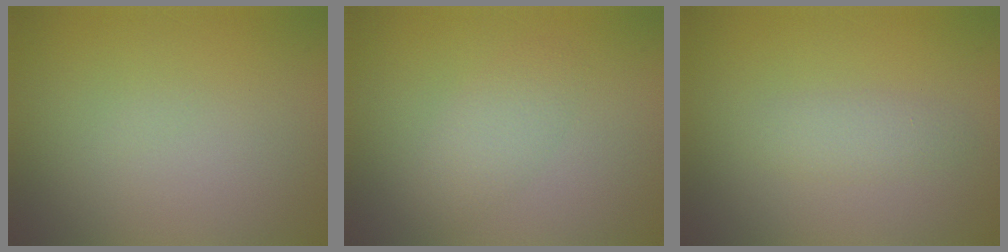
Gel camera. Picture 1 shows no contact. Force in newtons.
{"total": 2.1, "press": 2.1, "slide": 0.0}
{"total": 1.6, "press": 1.6, "slide": 0.0}